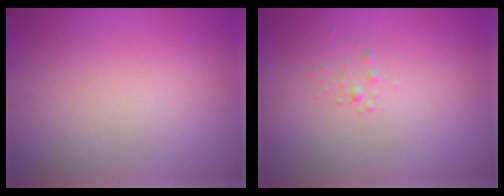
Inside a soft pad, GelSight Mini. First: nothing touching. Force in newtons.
{"total": 0.7, "press": 0.7, "slide": 0.0}